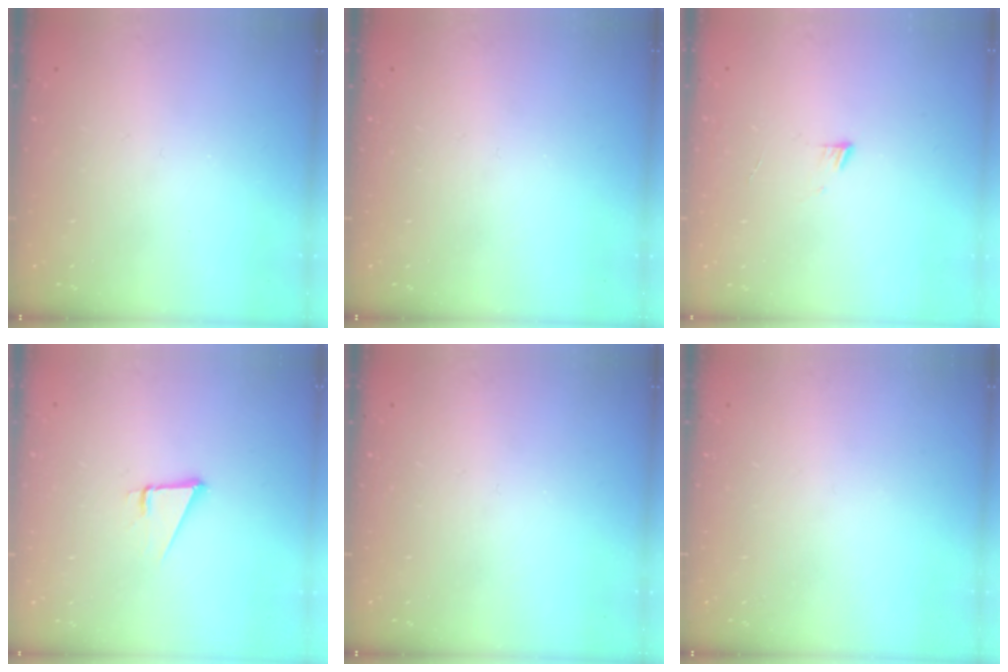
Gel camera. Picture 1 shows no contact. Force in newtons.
{"total": 0.0}
{"total": 3.5, "press": 3.4, "slide": 0.4}
{"total": 4.8, "press": 3.6, "slide": 3.1}
{"total": 0.0}
{"total": 0.0}